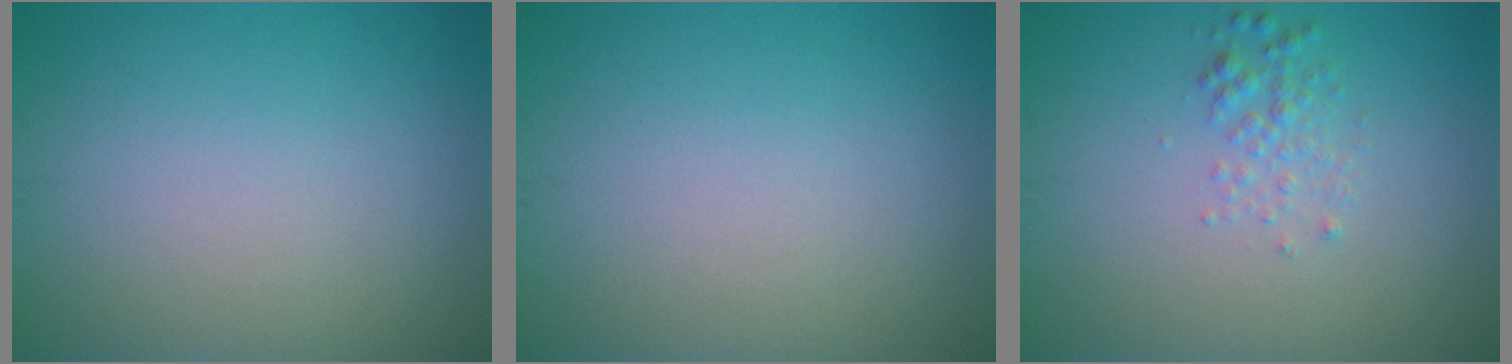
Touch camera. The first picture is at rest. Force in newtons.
{"total": 0.0}
{"total": 1.6, "press": 1.6, "slide": 0.0}